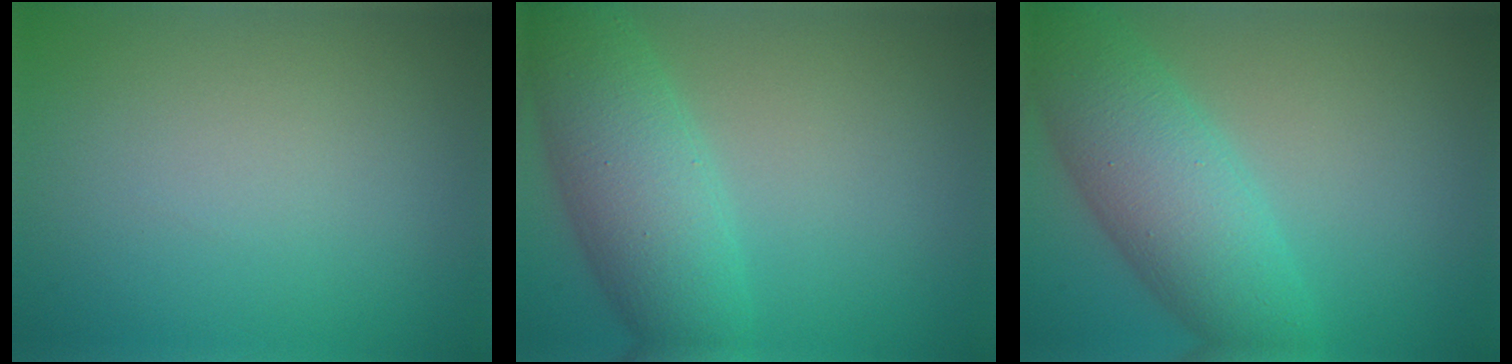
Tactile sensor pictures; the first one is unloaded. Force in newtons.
{"total": 6.9, "press": 6.9, "slide": 0.3}
{"total": 7.5, "press": 7.5, "slide": 0.2}